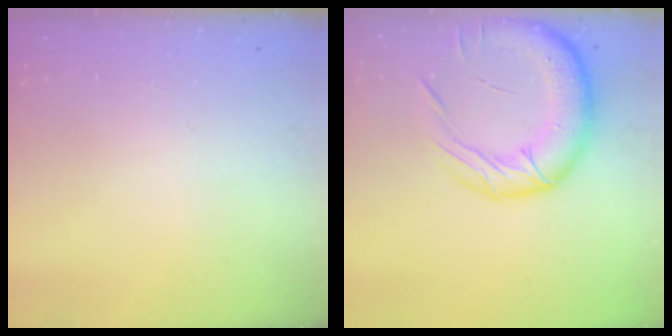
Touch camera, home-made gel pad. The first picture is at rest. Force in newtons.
{"total": 20.3, "press": 19.9, "slide": 4.2}